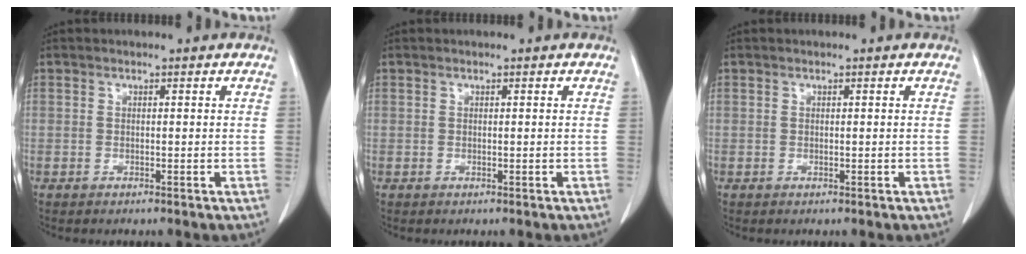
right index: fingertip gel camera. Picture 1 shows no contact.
{"total": 0.0}
{"total": 0.0}